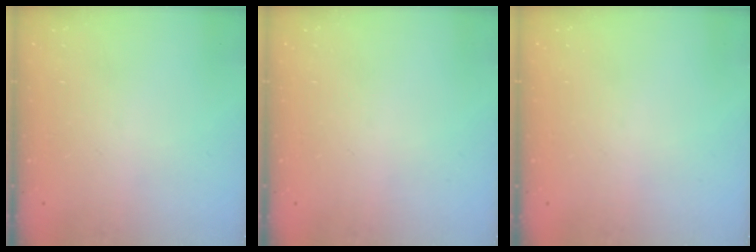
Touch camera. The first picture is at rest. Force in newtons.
{"total": 0.0}
{"total": 0.0}